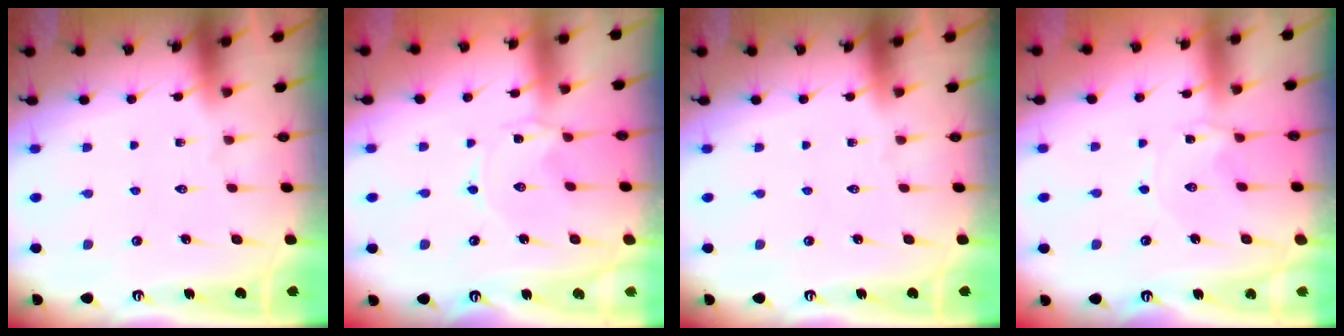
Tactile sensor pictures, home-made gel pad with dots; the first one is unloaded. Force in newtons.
{"total": 0.0}
{"total": 0.0}
{"total": 2.0, "press": 2.0, "slide": 0.2}